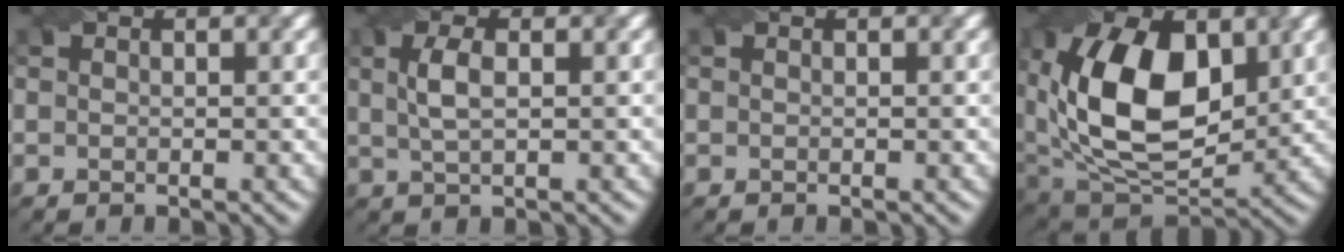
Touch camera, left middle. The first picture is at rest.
{"total": 2.6, "force": [0.7, 1.0, 2.3], "torque": [-0.052, 0.005, 0.014]}
{"total": 0.0}
{"total": 12.8, "force": [2.4, 7.8, 9.9], "torque": [-0.191, 0.002, 0.039]}